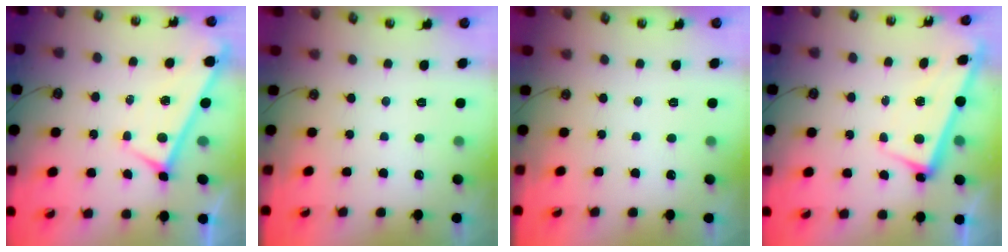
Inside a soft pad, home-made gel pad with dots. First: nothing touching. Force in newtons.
{"total": 0.0}
{"total": 0.0}
{"total": 2.5, "press": 2.4, "slide": 0.5}